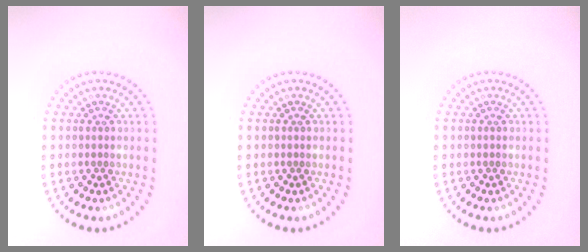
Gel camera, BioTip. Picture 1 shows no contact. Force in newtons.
{"total": 0.0}
{"total": 0.0}